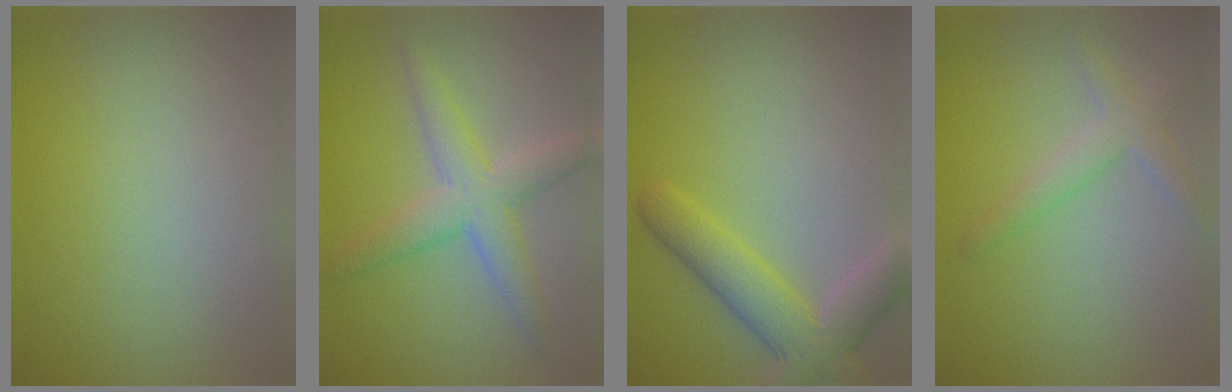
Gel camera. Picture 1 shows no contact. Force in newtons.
{"total": 4.4, "press": 4.4, "slide": 0.2}
{"total": 5.1, "press": 5.1, "slide": 0.2}
{"total": 2.2, "press": 2.2, "slide": 0.1}